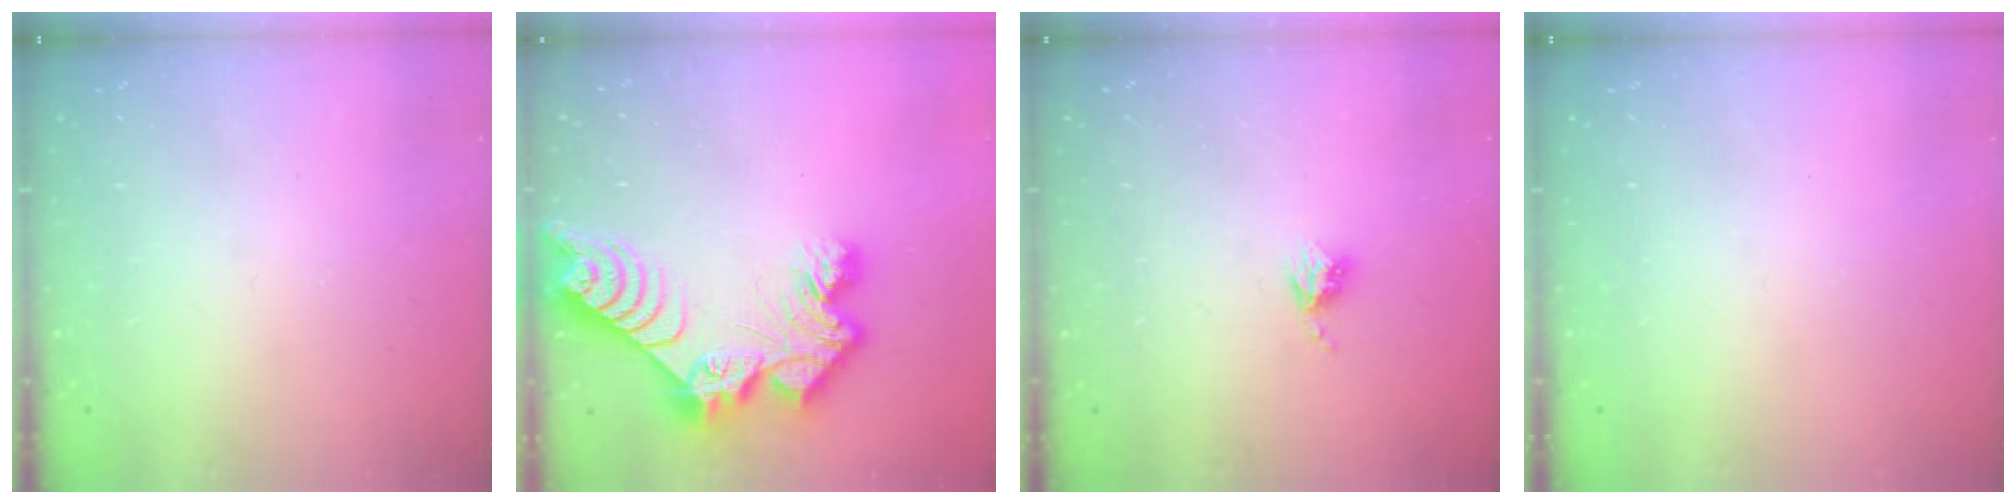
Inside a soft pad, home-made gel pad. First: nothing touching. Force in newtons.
{"total": 14.6, "press": 14.5, "slide": 1.1}
{"total": 3.6, "press": 3.6, "slide": 0.5}
{"total": 0.0}